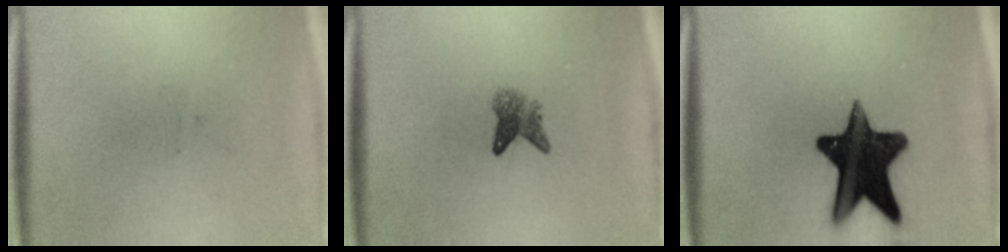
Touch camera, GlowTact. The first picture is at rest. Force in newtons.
{"total": 2.6}
{"total": 15.8}